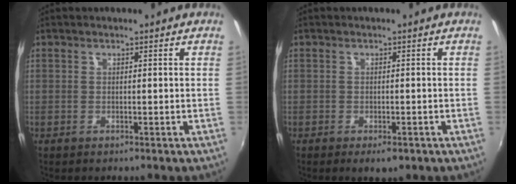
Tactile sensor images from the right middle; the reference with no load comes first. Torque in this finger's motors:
{"motor_torque": [0.85, -1.28, -0.10, -0.01]}